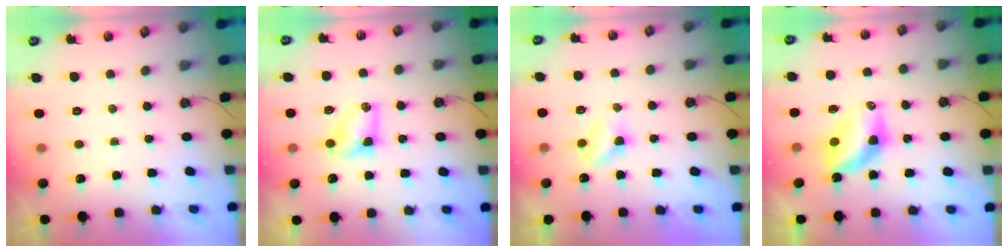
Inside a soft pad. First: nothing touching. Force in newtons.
{"total": 4.8, "press": 4.7, "slide": 0.4}
{"total": 4.0, "press": 4.0, "slide": 0.5}
{"total": 7.2, "press": 7.2, "slide": 0.3}